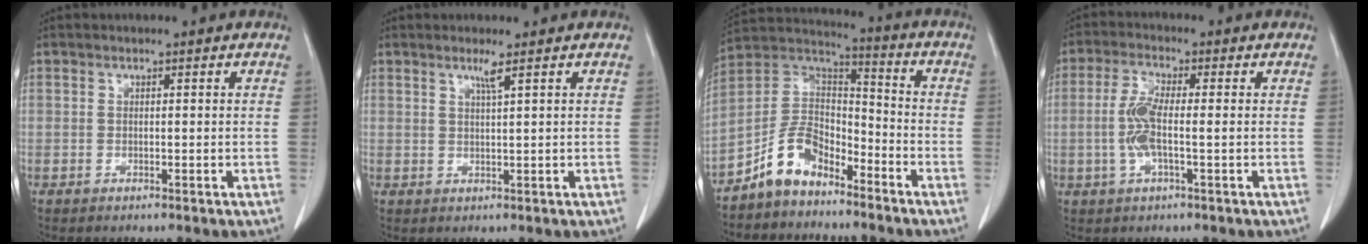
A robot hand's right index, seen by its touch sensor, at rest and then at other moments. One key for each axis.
{"total": 1.7, "fx": 1.1, "fy": -0.5, "fz": 1.3, "tx": -0.030, "ty": -0.005, "tz": 0.022}
{"total": 9.9, "fx": -7.1, "fy": 5.1, "fz": 4.6, "tx": -0.098, "ty": 0.032, "tz": -0.140}
{"total": 5.7, "fx": -0.7, "fy": 1.1, "fz": 5.6, "tx": -0.126, "ty": 0.002, "tz": -0.016}